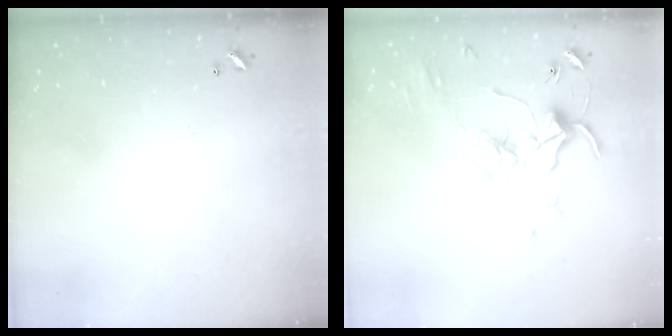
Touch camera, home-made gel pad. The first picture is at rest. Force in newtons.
{"total": 1.6, "press": 1.6, "slide": 0.4}